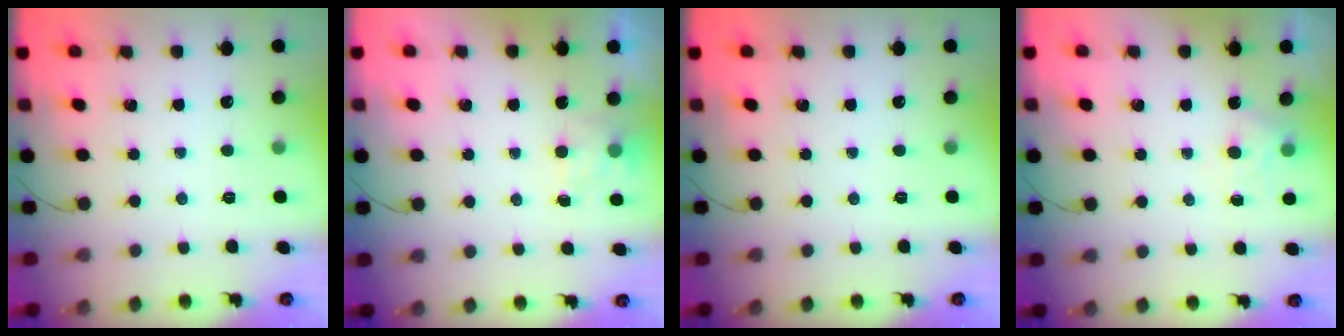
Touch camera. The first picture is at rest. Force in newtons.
{"total": 3.0, "press": 2.7, "slide": 1.4}
{"total": 0.0}
{"total": 4.5, "press": 4.2, "slide": 1.5}